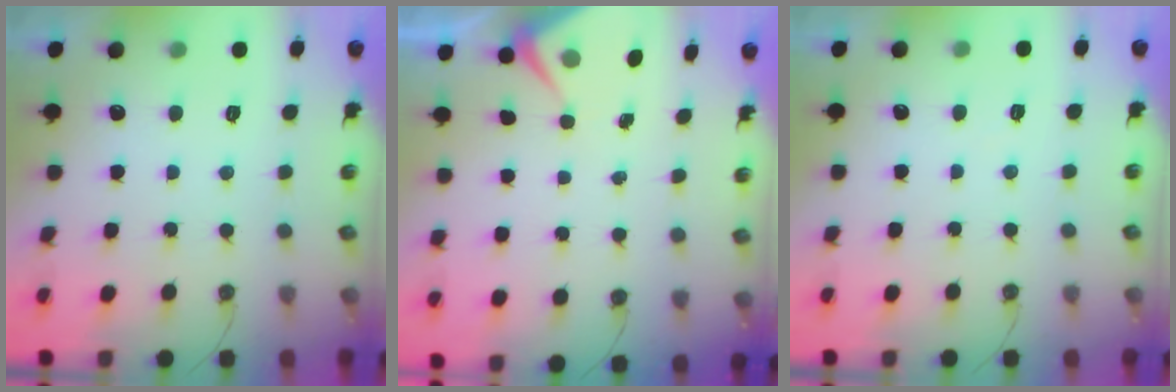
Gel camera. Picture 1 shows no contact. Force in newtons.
{"total": 4.0, "press": 3.9, "slide": 0.5}
{"total": 2.7, "press": 2.7, "slide": 0.5}